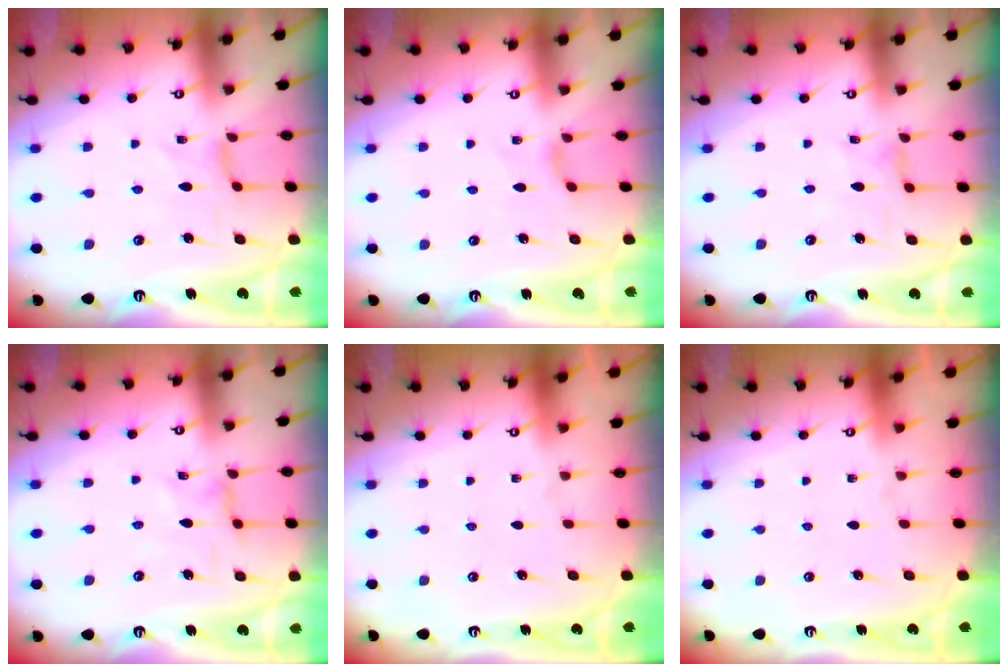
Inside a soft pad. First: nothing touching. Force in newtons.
{"total": 4.0, "press": 3.9, "slide": 0.7}
{"total": 1.7, "press": 1.7, "slide": 0.3}
{"total": 1.2, "press": 1.2, "slide": 0.3}
{"total": 0.0}
{"total": 0.0}